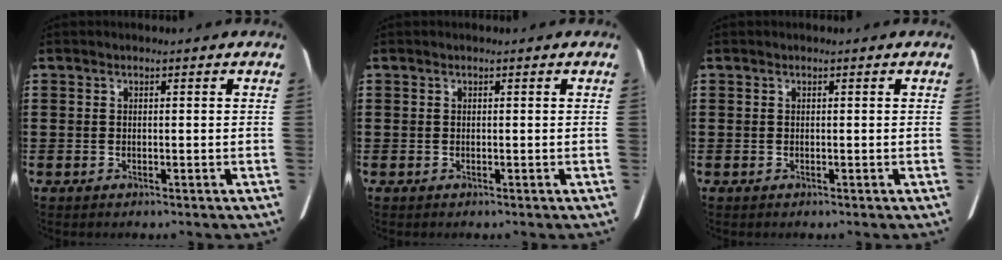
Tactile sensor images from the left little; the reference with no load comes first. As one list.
[{"total": 0.0}, {"total": 0.0}]